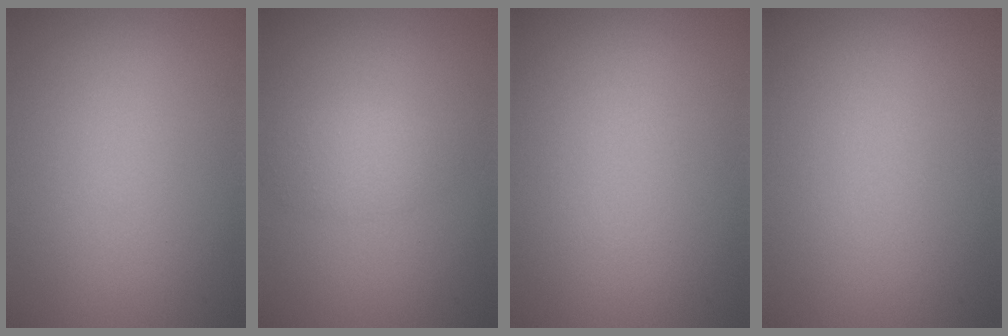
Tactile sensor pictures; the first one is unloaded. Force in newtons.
{"total": 2.0, "press": 2.0, "slide": 0.1}
{"total": 0.0}
{"total": 0.0}